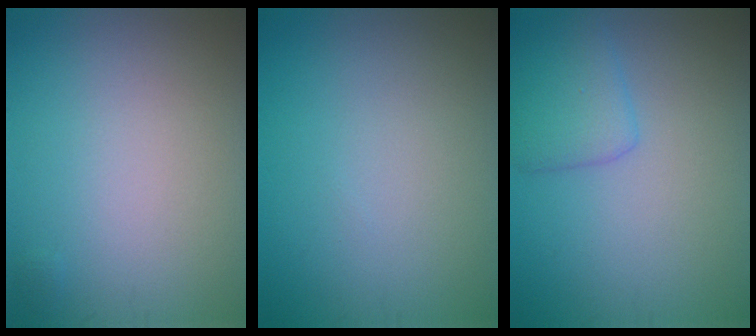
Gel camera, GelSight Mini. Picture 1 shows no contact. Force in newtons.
{"total": 0.0}
{"total": 2.7, "press": 2.7, "slide": 0.1}